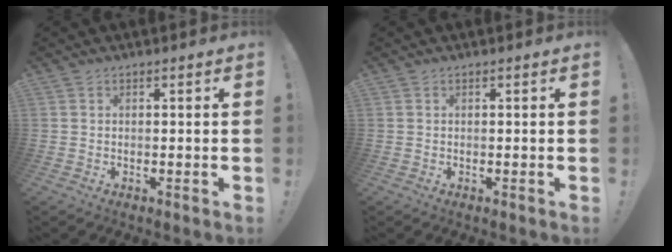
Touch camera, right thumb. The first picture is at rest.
{"total": 0.0}